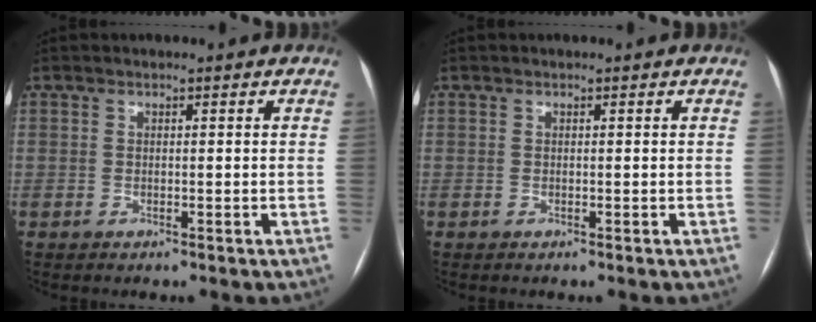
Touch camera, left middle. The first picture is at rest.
{"total": 0.0}